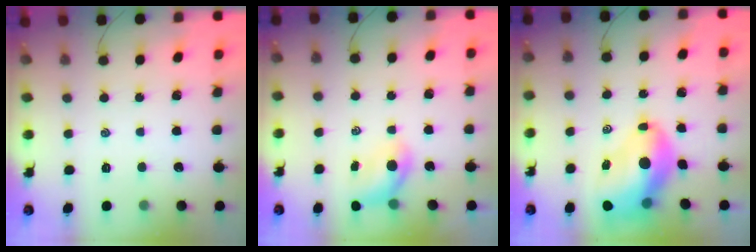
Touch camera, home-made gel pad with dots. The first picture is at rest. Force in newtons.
{"total": 4.8, "press": 4.8, "slide": 0.6}
{"total": 13.2, "press": 12.5, "slide": 4.2}